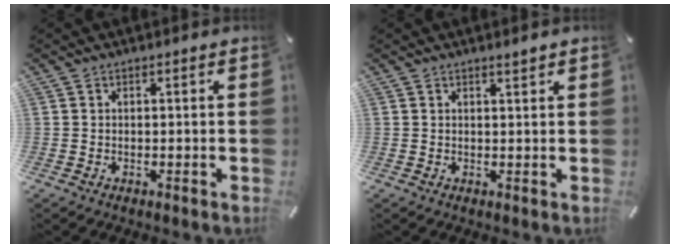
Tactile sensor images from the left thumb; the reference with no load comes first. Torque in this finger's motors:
{"motor_torque": [0.73, 0.23, 0.02, -0.36, -0.04]}